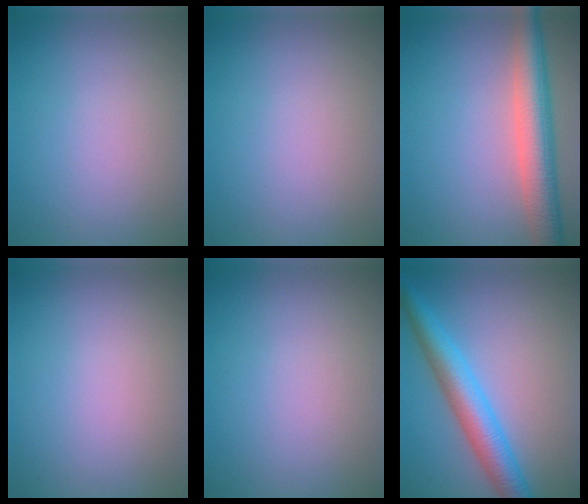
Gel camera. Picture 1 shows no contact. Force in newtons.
{"total": 0.0}
{"total": 6.5, "press": 6.5, "slide": 0.3}
{"total": 0.0}
{"total": 0.0}
{"total": 5.4, "press": 5.4, "slide": 0.1}